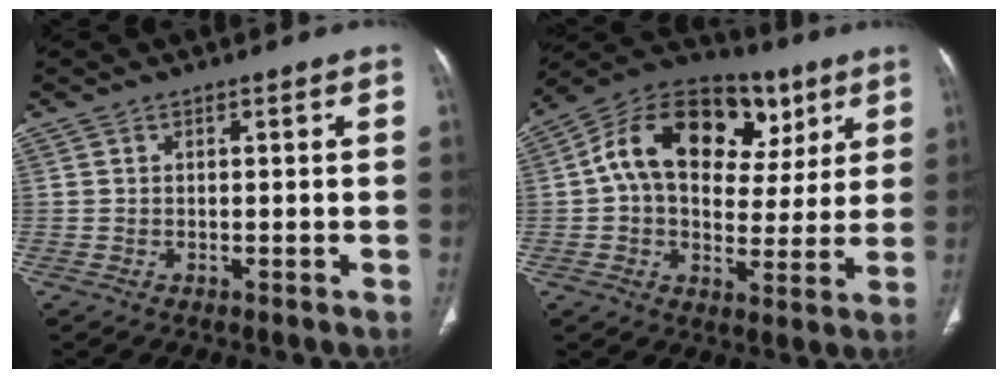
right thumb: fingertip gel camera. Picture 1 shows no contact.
{"total": 21.9, "force": [7.0, 14.7, 14.7], "torque": [-0.195, 0.025, 0.104]}